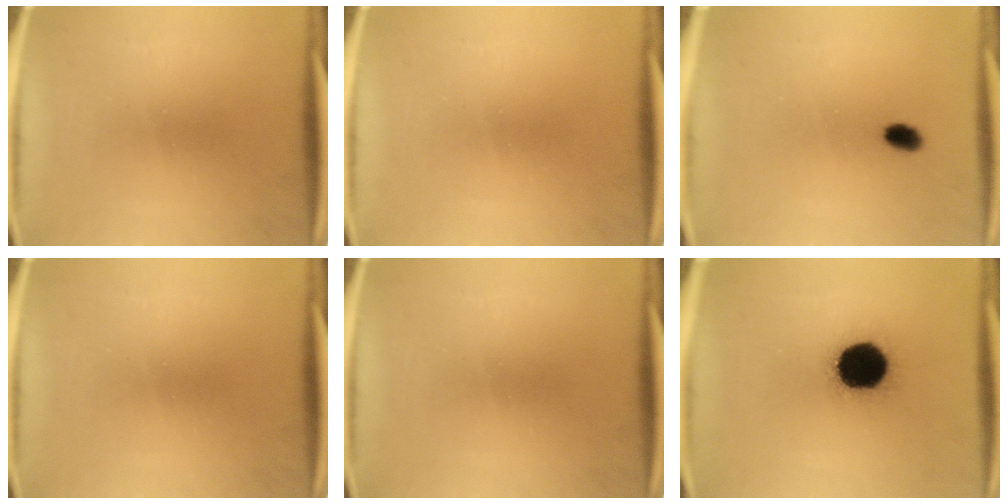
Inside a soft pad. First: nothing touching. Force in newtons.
{"total": 0.0}
{"total": 2.5}
{"total": 0.0}
{"total": 0.0}
{"total": 19.7}